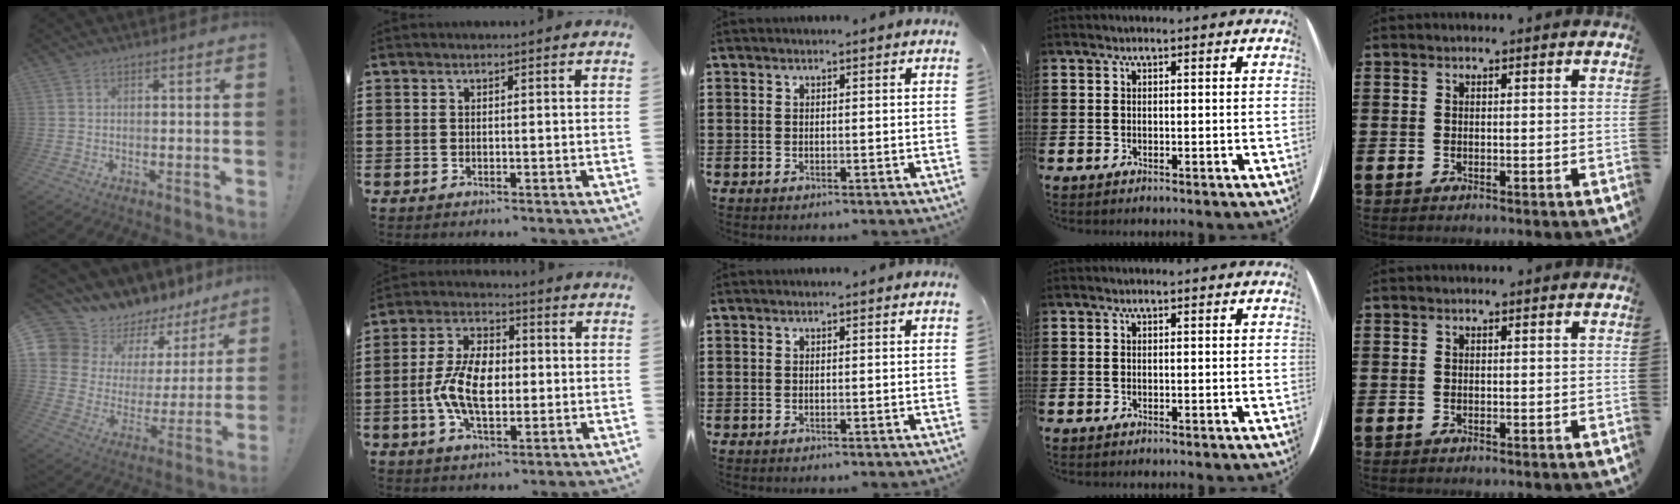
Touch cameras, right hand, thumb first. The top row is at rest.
{"thumb": {"total": 11.5, "force": [10.3, 5.0, 1.1], "torque": [-0.026, -0.107, 0.197]}, "index": {"total": 8.7, "force": [-1.3, 4.8, 7.2], "torque": [-0.161, 0.004, -0.030]}}